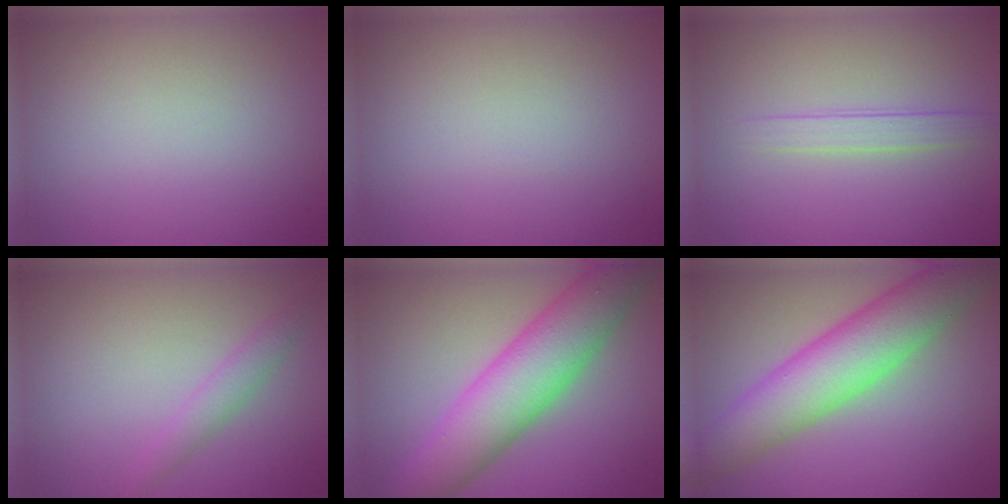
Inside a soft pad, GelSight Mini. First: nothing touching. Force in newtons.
{"total": 0.0}
{"total": 1.7, "press": 1.7, "slide": 0.1}
{"total": 1.7, "press": 1.7, "slide": 0.1}
{"total": 8.8, "press": 8.8, "slide": 0.4}
{"total": 8.0, "press": 8.0, "slide": 0.3}